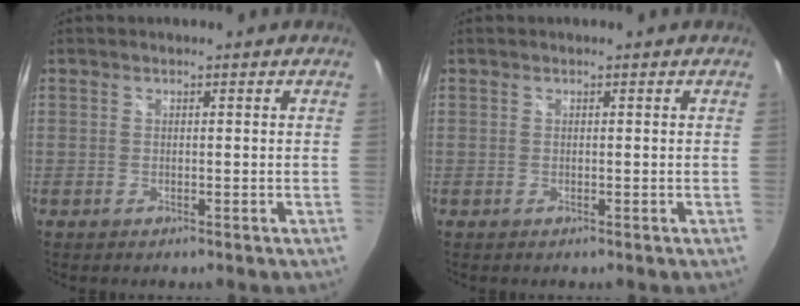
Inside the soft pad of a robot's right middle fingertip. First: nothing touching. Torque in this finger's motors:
{"motor_torque": [0.00, 0.00, 0.00, 0.00]}